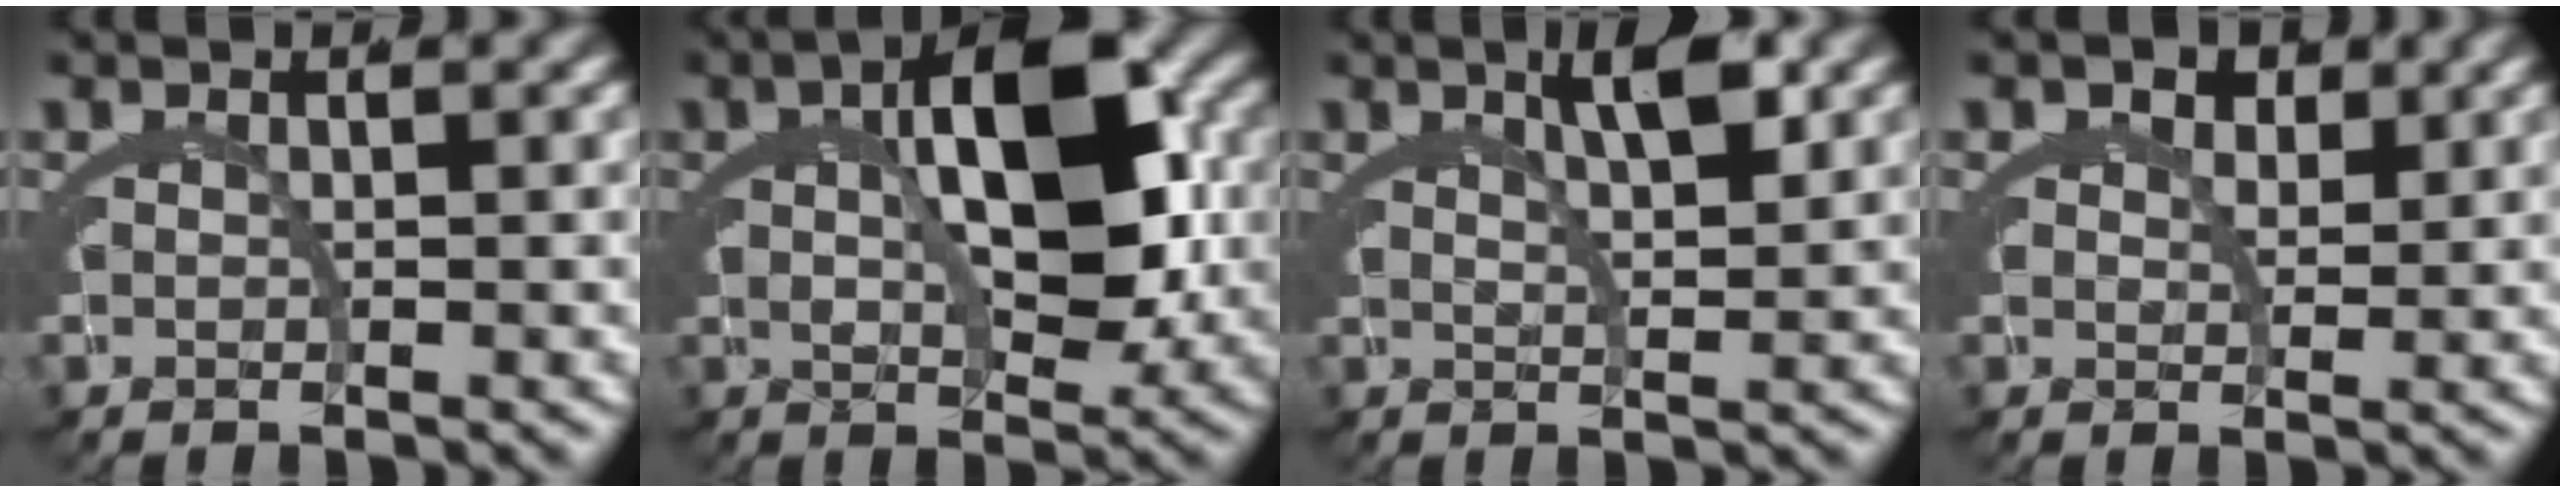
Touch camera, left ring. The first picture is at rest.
{"total": 9.1, "force": [1.1, 3.8, 8.2], "torque": [-0.118, 0.010, 0.016]}
{"total": 3.9, "force": [2.1, 0.7, 3.3], "torque": [-0.033, 0.007, 0.037]}
{"total": 2.8, "force": [0.8, 2.4, 1.1], "torque": [-0.018, -0.019, 0.015]}